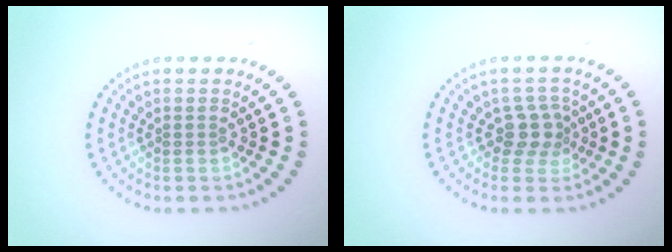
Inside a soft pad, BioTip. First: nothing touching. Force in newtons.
{"total": 2.4, "press": 1.8, "slide": 1.5}